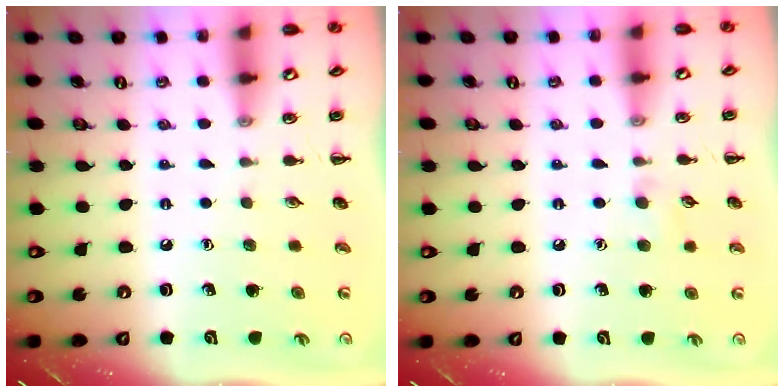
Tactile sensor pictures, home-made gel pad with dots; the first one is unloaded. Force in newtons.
{"total": 4.9, "press": 4.6, "slide": 1.5}